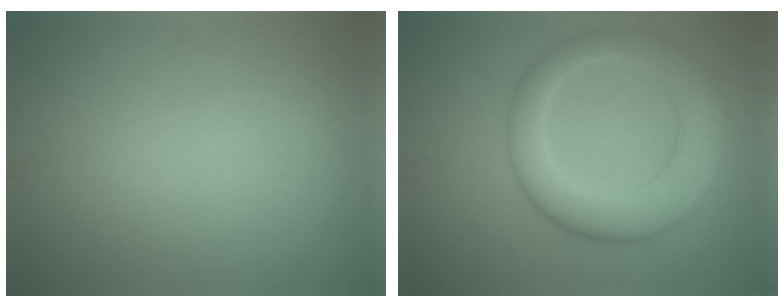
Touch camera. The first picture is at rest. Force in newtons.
{"total": 7.4, "press": 7.4, "slide": 0.1}